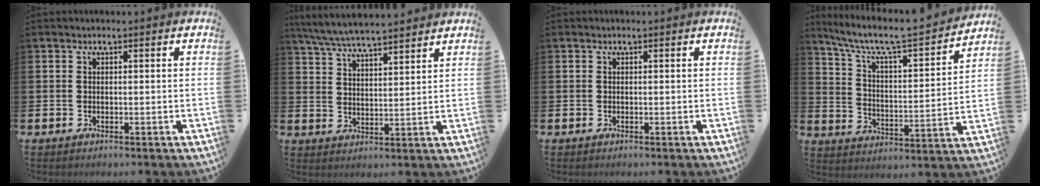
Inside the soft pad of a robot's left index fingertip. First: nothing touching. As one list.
[{"total": 6.3, "force": [6.1, 0.4, 1.6], "torque": [-0.059, -0.027, 0.110]}, {"total": 0.0}, {"total": 8.1, "force": [7.1, 1.3, 3.6], "torque": [-0.106, -0.050, 0.117]}]